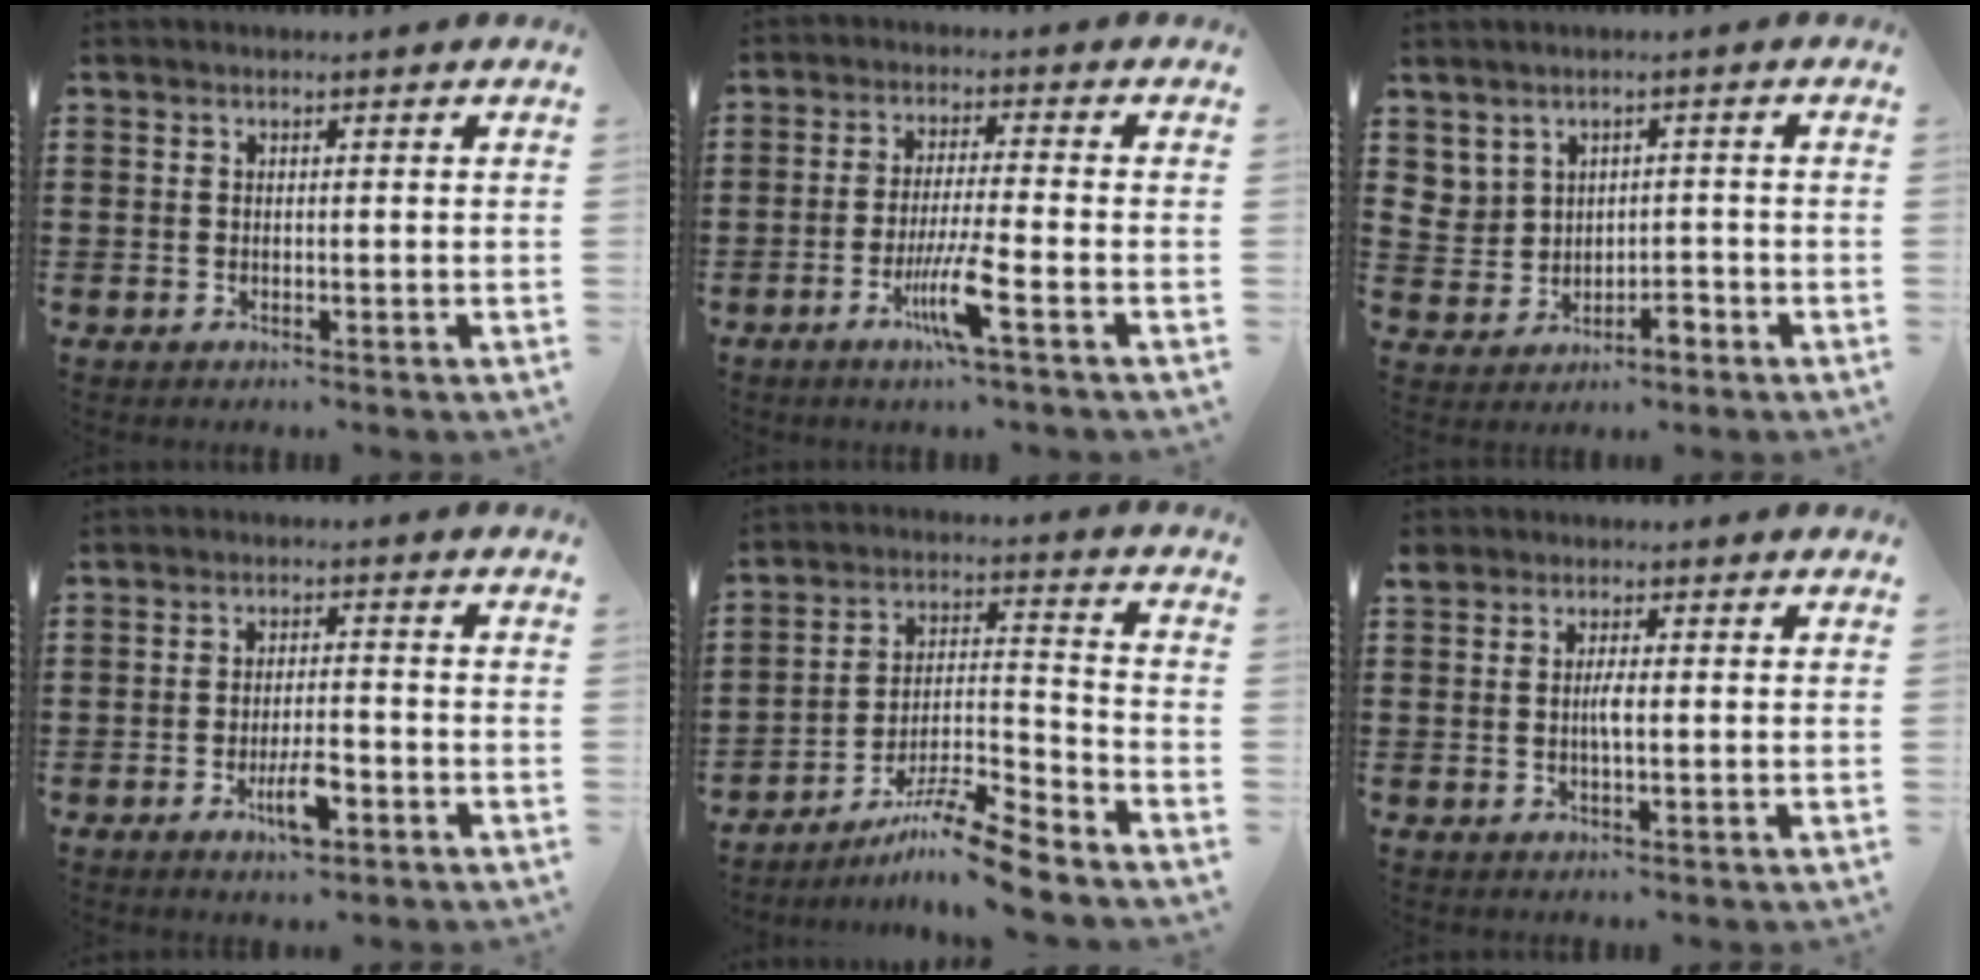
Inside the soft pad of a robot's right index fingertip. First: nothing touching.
{"total": 7.2, "force": [-3.3, 0.2, 6.4], "torque": [-0.129, -0.014, -0.064]}
{"total": 2.7, "force": [0.3, 2.5, 1.0], "torque": [-0.039, -0.002, 0.001]}
{"total": 5.5, "force": [-2.5, 1.6, 4.6], "torque": [-0.087, 0.000, -0.045]}
{"total": 10.4, "force": [-8.8, 0.5, 5.6], "torque": [-0.082, 0.022, -0.164]}
{"total": 2.1, "force": [0.0, 0.6, 2.0], "torque": [-0.039, 0.001, -0.001]}